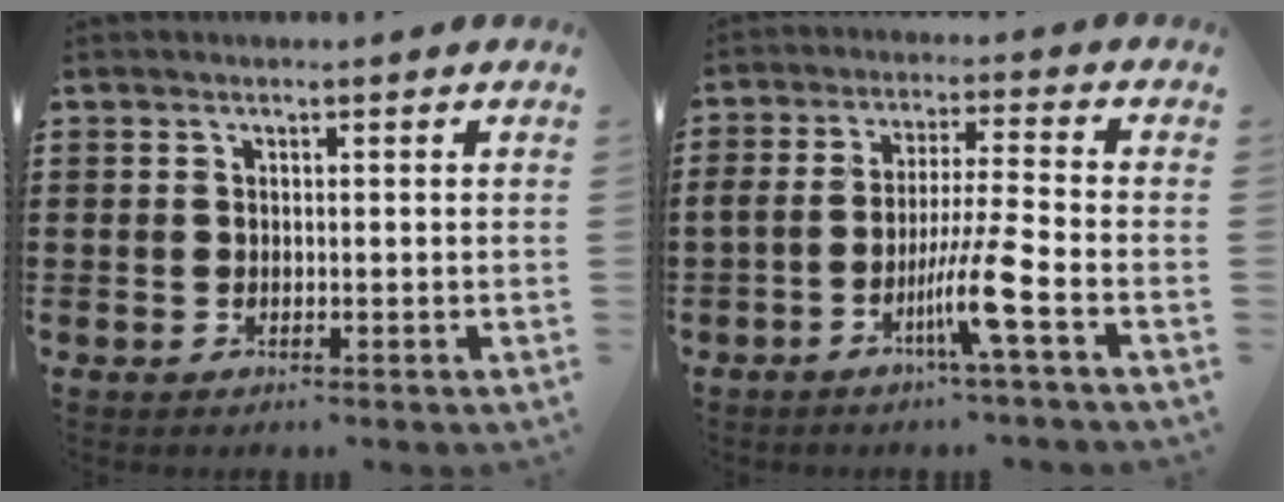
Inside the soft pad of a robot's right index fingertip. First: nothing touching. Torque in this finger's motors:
{"motor_torque": [2.13, -0.01, 0.79, 0.19]}